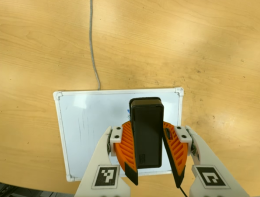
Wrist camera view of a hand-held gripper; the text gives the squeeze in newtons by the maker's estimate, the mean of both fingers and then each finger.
{"total": 8.3, "left": 8.6, "right": 7.9}